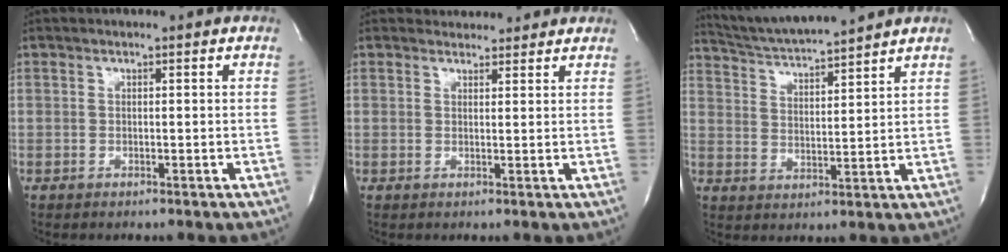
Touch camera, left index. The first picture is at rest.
{"total": 4.0, "force": [3.8, 1.3, 0.1], "torque": [-0.003, 0.013, 0.046]}
{"total": 11.0, "force": [10.3, -0.9, 3.6], "torque": [-0.073, 0.011, 0.178]}